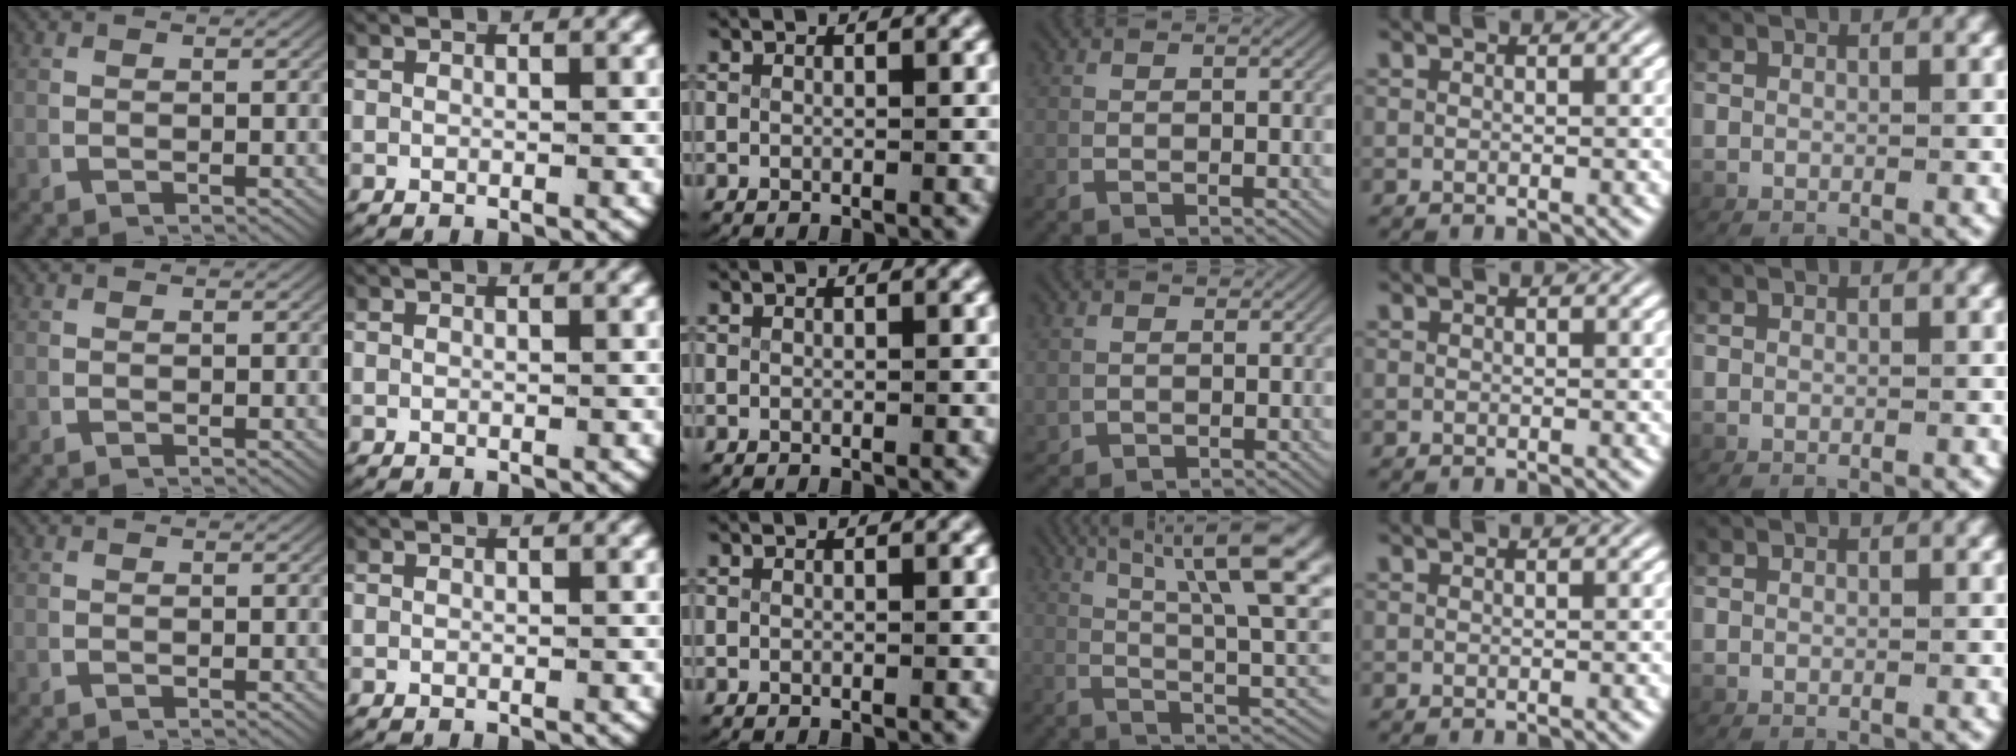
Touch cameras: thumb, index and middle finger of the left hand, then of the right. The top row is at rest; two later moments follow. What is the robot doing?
{"motion": "lift_and_place", "object": "plastic wrap"}